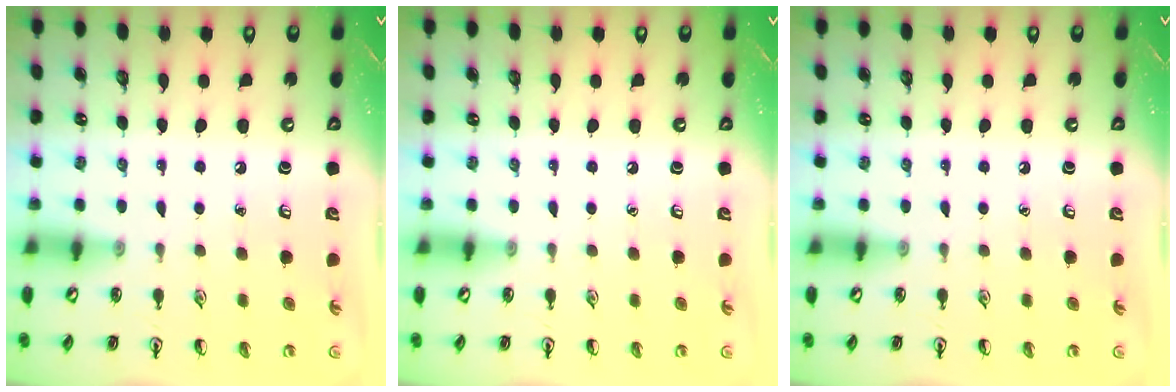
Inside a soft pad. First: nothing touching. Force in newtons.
{"total": 0.0}
{"total": 0.0}